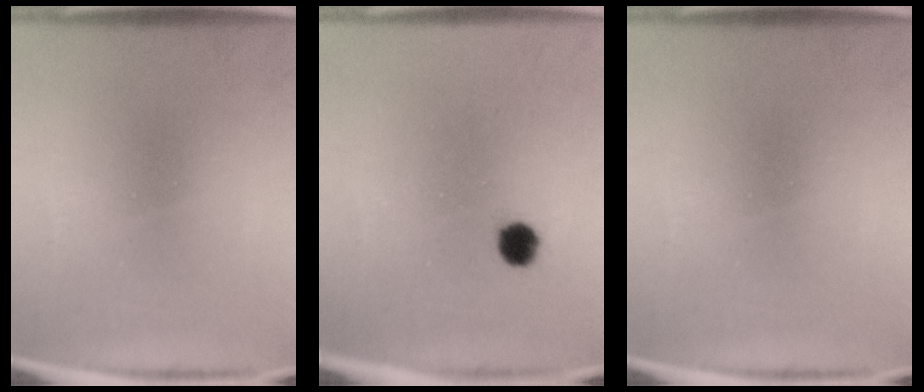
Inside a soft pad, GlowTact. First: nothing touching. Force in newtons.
{"total": 3.2}
{"total": 0.0}